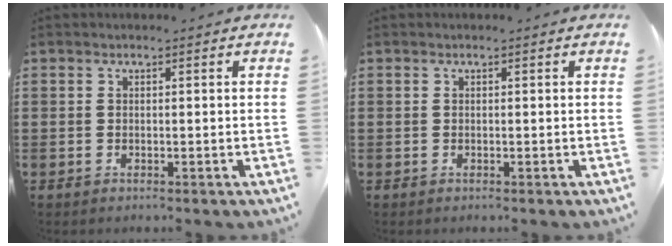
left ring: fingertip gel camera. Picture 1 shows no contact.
{"total": 0.0}